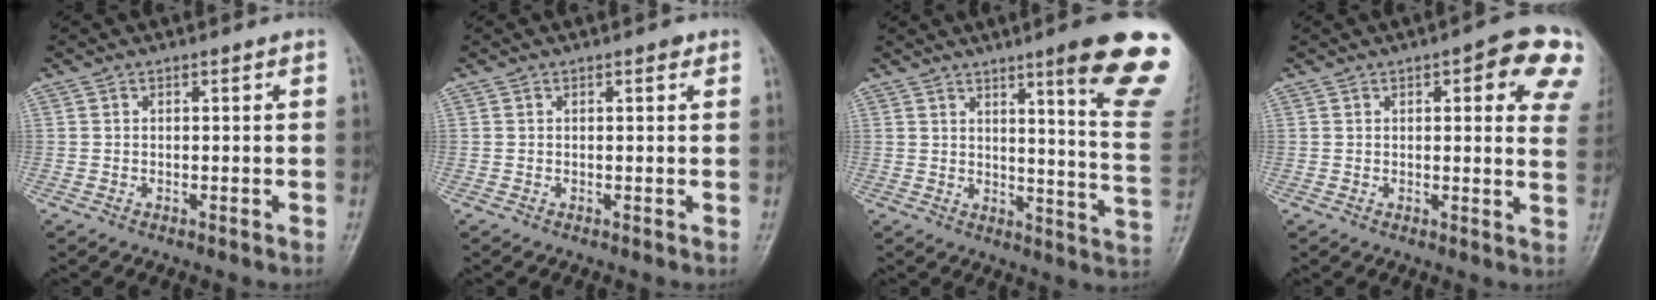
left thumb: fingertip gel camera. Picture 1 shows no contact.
{"total": 0.8, "force": [0.5, 0.4, 0.6], "torque": [-0.007, -0.001, 0.004]}
{"total": 18.5, "force": [11.0, 1.5, 14.7], "torque": [-0.161, -0.064, 0.137]}
{"total": 12.7, "force": [5.2, 4.0, 10.8], "torque": [-0.091, -0.013, 0.050]}